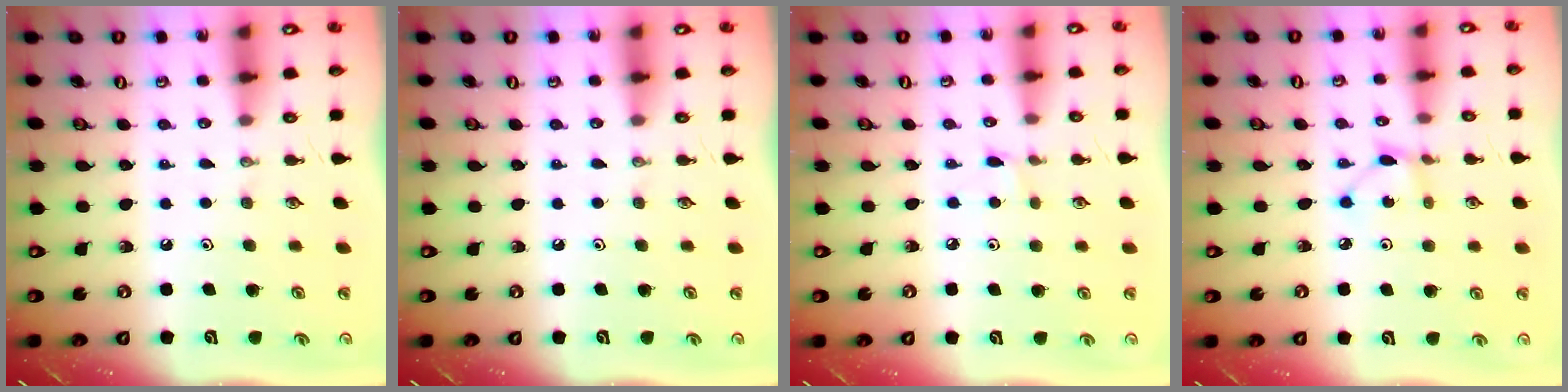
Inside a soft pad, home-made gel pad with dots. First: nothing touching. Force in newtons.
{"total": 0.0}
{"total": 2.6, "press": 2.6, "slide": 0.3}
{"total": 2.4, "press": 2.4, "slide": 0.3}